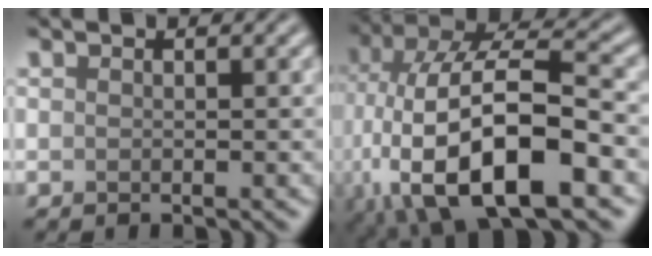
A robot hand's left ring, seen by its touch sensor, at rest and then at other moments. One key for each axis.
{"total": 15.8, "fx": -4.0, "fy": 7.2, "fz": 13.6, "tx": -0.245, "ty": 0.001, "tz": -0.062}